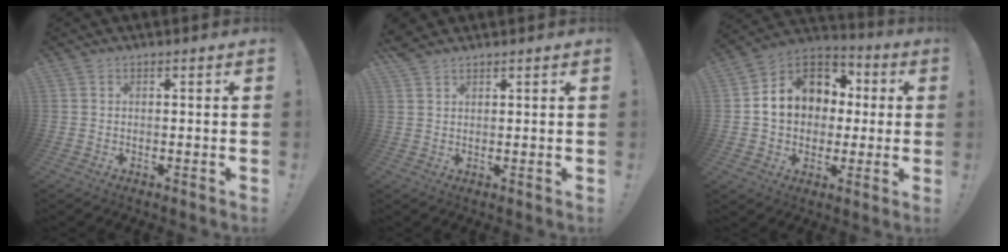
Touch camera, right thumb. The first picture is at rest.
{"total": 2.6, "force": [2.2, 1.0, 0.8], "torque": [-0.011, -0.012, 0.043]}
{"total": 13.8, "force": [2.1, 11.6, 7.2], "torque": [-0.098, 0.002, 0.048]}